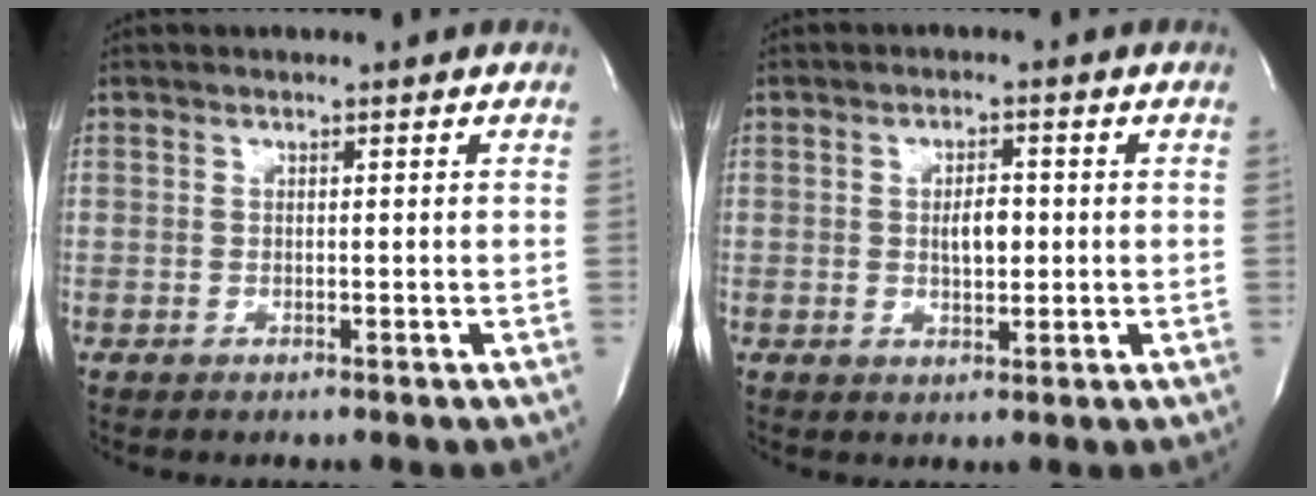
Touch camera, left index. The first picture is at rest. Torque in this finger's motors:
{"motor_torque": [0.08, -0.03, 0.01, 0.05]}